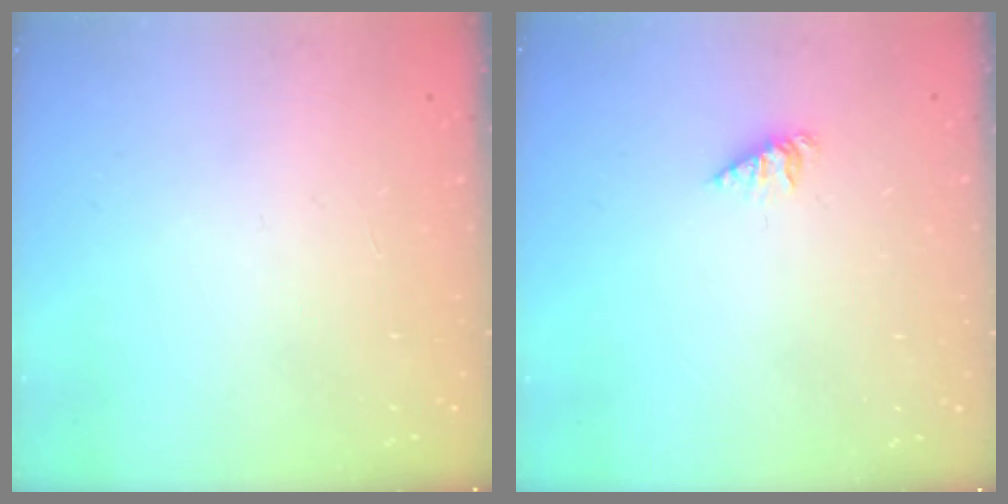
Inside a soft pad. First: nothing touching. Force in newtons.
{"total": 1.3, "press": 1.3, "slide": 0.2}